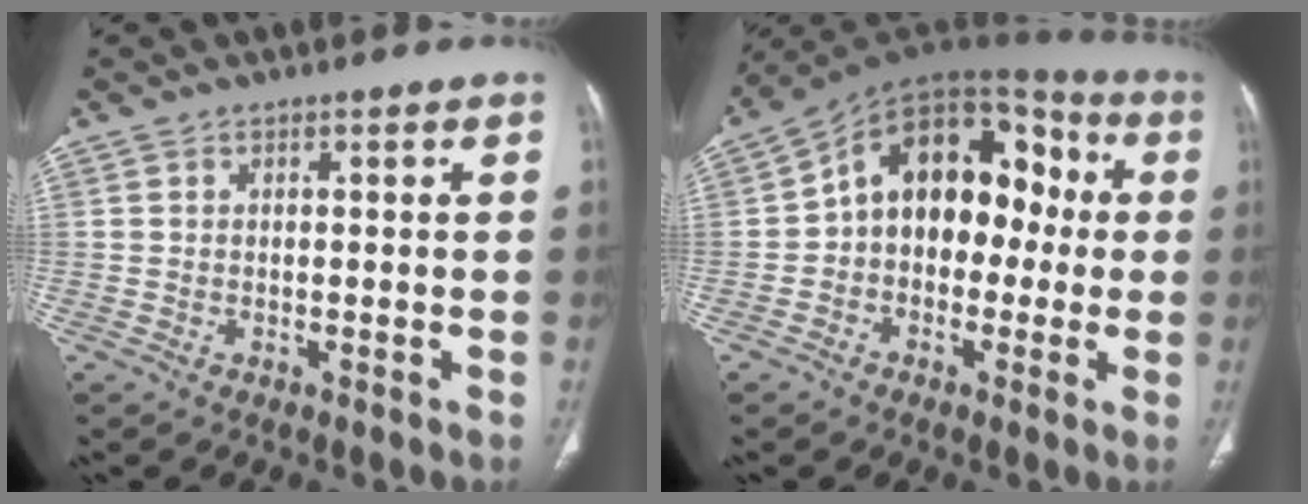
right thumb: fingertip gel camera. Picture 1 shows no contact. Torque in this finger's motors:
{"motor_torque": [-0.39, 1.35, 0.33, 0.05, 0.17]}